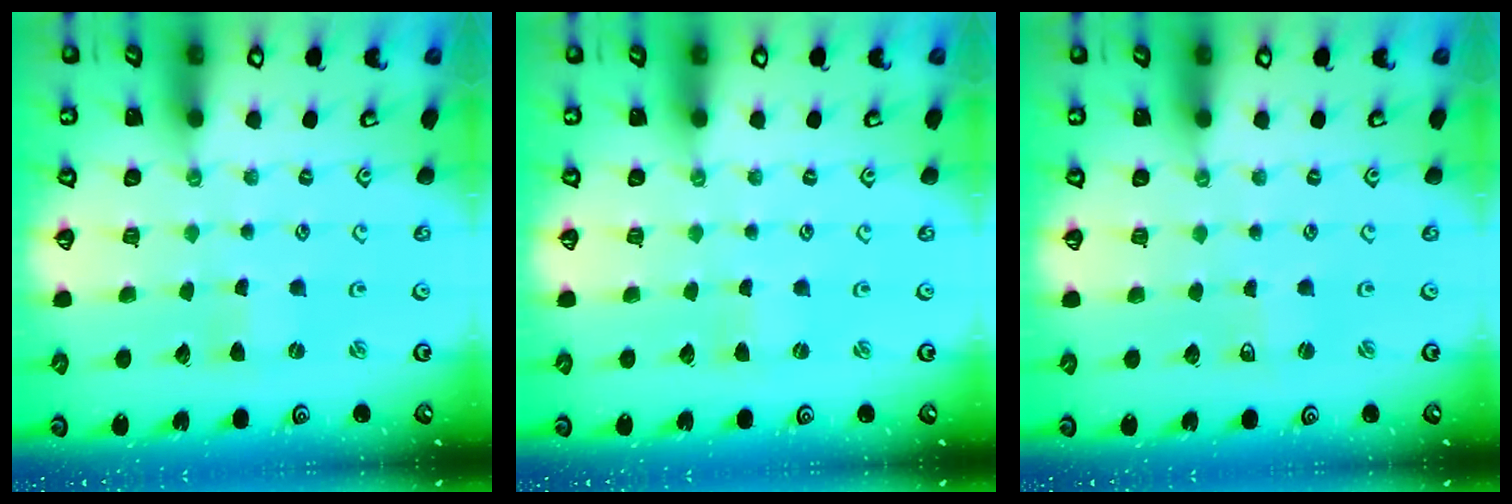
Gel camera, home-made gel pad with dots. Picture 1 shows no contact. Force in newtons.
{"total": 0.0}
{"total": 1.2, "press": 1.2, "slide": 0.0}